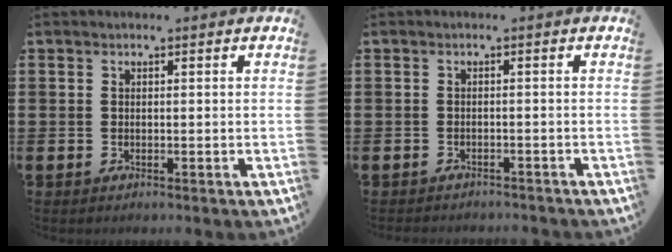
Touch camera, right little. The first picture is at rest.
{"total": 0.9, "force": [-0.9, 0.0, -0.1], "torque": [-0.002, 0.001, -0.019]}